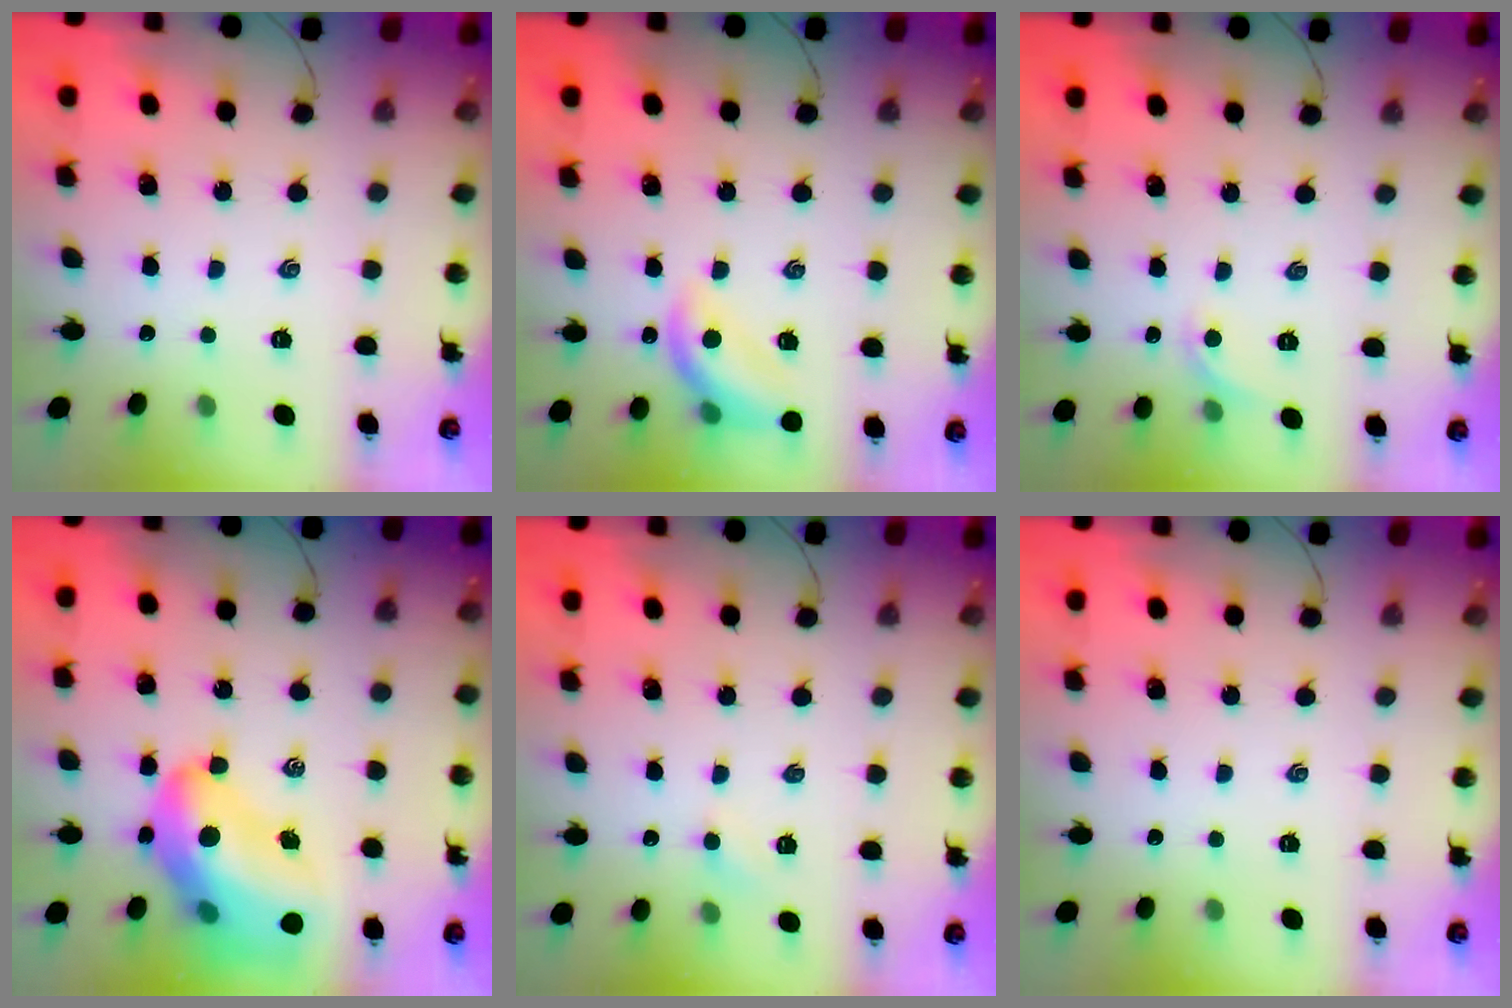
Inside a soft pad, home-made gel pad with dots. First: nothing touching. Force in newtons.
{"total": 14.4, "press": 14.1, "slide": 3.0}
{"total": 4.8, "press": 4.7, "slide": 1.2}
{"total": 22.2, "press": 21.4, "slide": 5.7}
{"total": 2.7, "press": 2.6, "slide": 0.9}
{"total": 0.0}